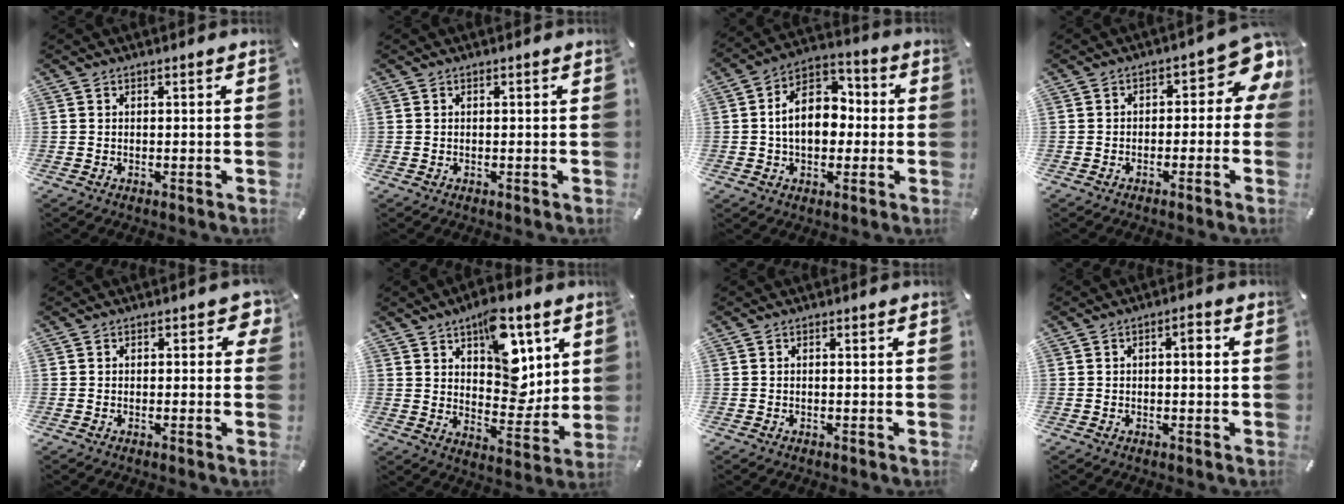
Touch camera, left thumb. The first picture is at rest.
{"total": 0.0}
{"total": 12.0, "force": [-0.4, 8.7, 8.3], "torque": [-0.151, 0.012, -0.007]}
{"total": 7.6, "force": [1.7, 4.2, 6.1], "torque": [-0.077, -0.017, 0.024]}
{"total": 2.8, "force": [0.2, 1.7, 2.3], "torque": [-0.028, 0.003, -0.001]}
{"total": 14.8, "force": [7.0, 8.8, 9.6], "torque": [-0.114, -0.036, 0.123]}
{"total": 0.6, "force": [-0.2, 0.2, 0.5], "torque": [-0.009, -0.001, -0.004]}
{"total": 3.1, "force": [0.2, 1.3, 2.8], "torque": [-0.040, 0.004, -0.004]}